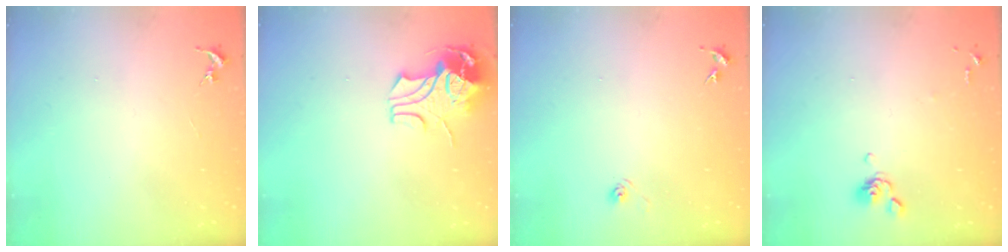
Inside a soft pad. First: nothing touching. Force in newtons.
{"total": 9.2, "press": 9.1, "slide": 1.2}
{"total": 3.2, "press": 2.7, "slide": 1.7}
{"total": 6.4, "press": 6.2, "slide": 1.5}